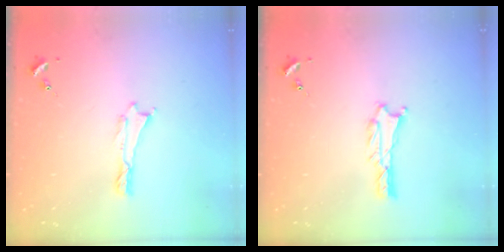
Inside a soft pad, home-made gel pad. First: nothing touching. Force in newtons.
{"total": 1.3, "press": 1.3, "slide": 0.3}